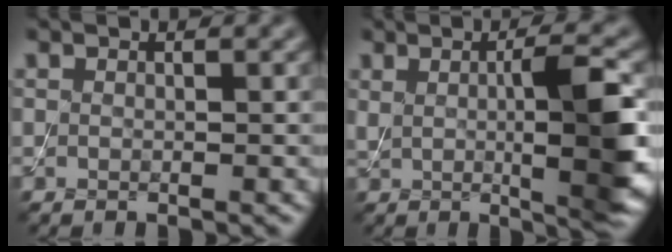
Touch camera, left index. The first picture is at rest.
{"total": 7.5, "force": [0.5, 1.7, 7.2], "torque": [-0.105, 0.000, 0.012]}